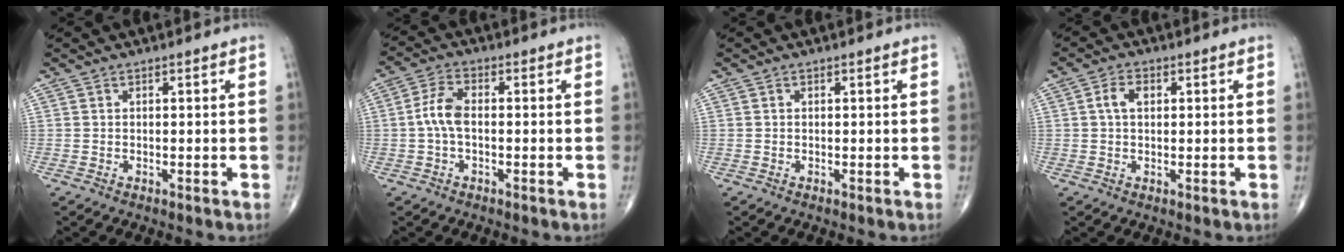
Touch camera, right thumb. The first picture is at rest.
{"total": 6.5, "force": [-0.6, 3.5, 5.4], "torque": [-0.117, 0.020, -0.018]}
{"total": 0.0}
{"total": 3.5, "force": [0.8, 2.2, 2.6], "torque": [-0.052, 0.009, 0.012]}